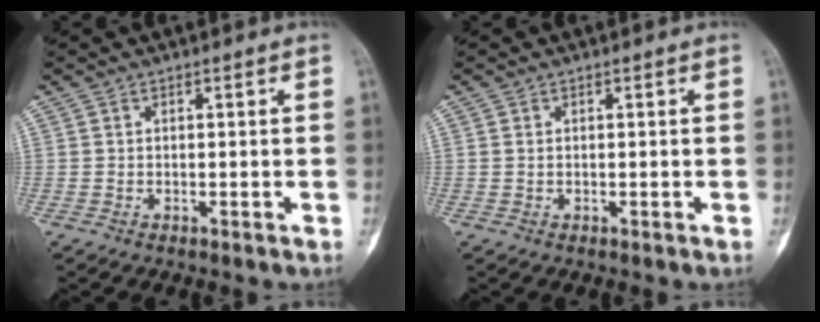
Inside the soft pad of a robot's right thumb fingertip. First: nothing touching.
{"total": 0.5, "force": [0.1, 0.4, 0.3], "torque": [-0.009, 0.002, 0.003]}